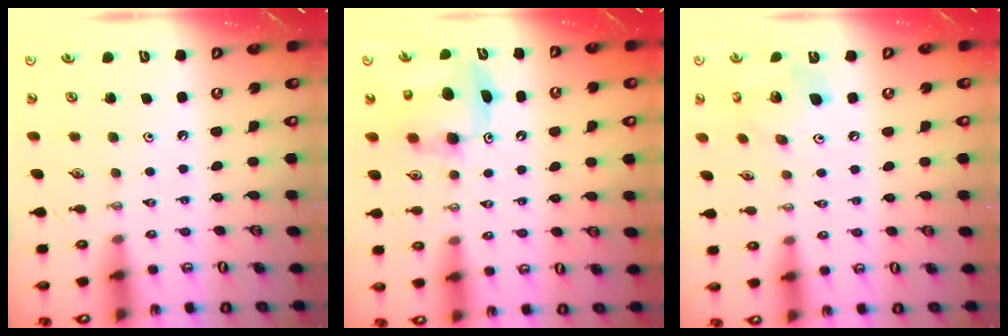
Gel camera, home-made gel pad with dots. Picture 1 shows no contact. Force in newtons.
{"total": 7.5, "press": 7.5, "slide": 0.3}
{"total": 13.5, "press": 13.3, "slide": 2.5}